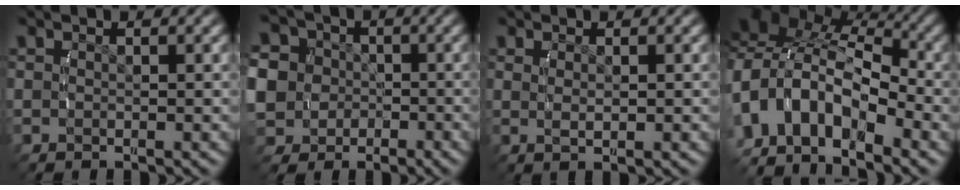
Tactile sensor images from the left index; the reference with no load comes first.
{"total": 12.8, "force": [-0.7, 11.7, 5.0], "torque": [-0.128, -0.044, -0.016]}
{"total": 1.2, "force": [0.3, -0.3, 1.1], "torque": [-0.024, -0.009, 0.015]}
{"total": 13.9, "force": [-1.1, 11.1, 8.2], "torque": [-0.178, -0.013, -0.029]}